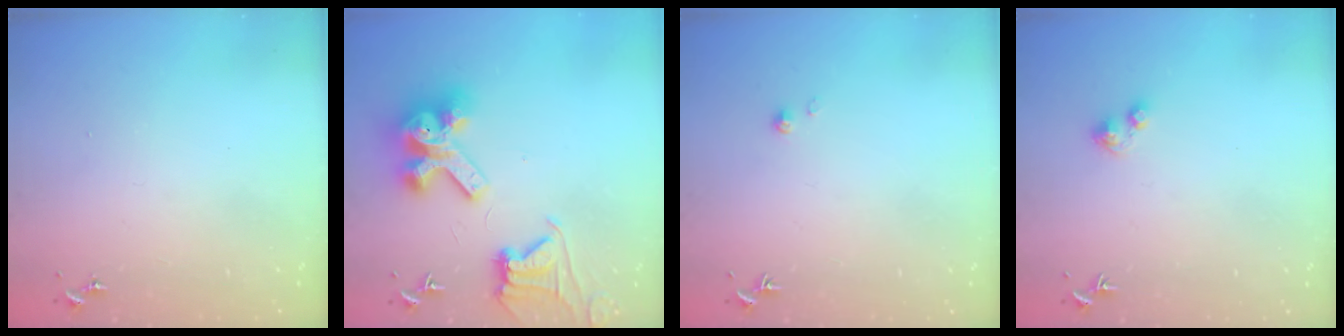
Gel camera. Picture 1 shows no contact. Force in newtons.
{"total": 16.2, "press": 16.2, "slide": 1.7}
{"total": 2.0, "press": 1.9, "slide": 0.2}
{"total": 2.6, "press": 2.6, "slide": 0.3}